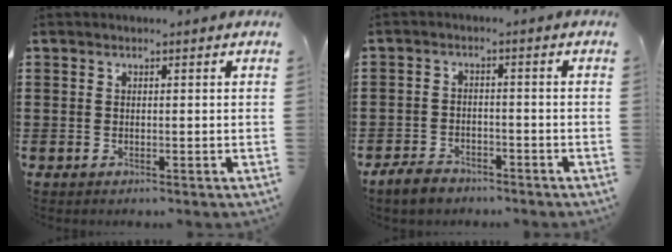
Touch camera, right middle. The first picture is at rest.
{"total": 3.0, "force": [-2.7, 1.0, 0.7], "torque": [-0.025, 0.003, -0.057]}